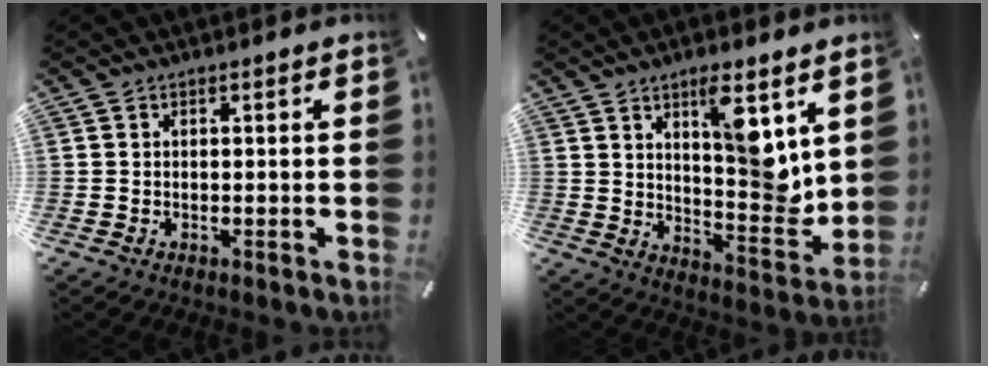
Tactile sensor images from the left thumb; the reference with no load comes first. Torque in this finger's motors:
{"motor_torque": [2.25, 2.19, 1.53, -1.26, 0.29]}